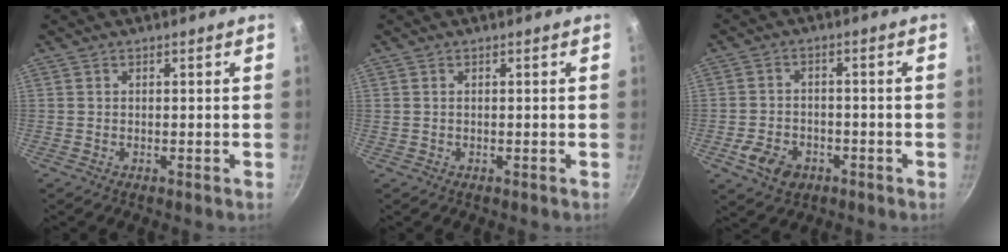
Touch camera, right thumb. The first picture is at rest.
{"total": 0.0}
{"total": 6.9, "force": [-3.2, 4.9, 3.7], "torque": [-0.059, 0.022, -0.051]}